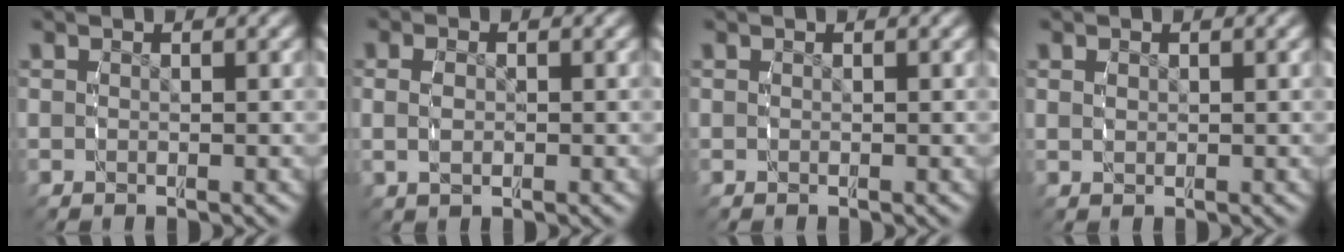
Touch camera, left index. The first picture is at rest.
{"total": 1.7, "force": [0.0, 0.9, 1.5], "torque": [-0.032, -0.004, 0.005]}
{"total": 0.0}
{"total": 0.6, "force": [0.3, 0.1, 0.4], "torque": [-0.009, -0.006, 0.013]}